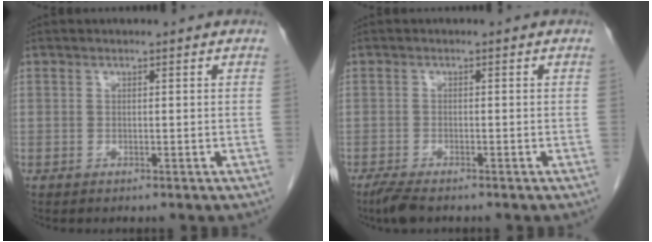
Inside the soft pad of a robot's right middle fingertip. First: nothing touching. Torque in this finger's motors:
{"motor_torque": [0.46, -0.29, 0.00, 0.00]}